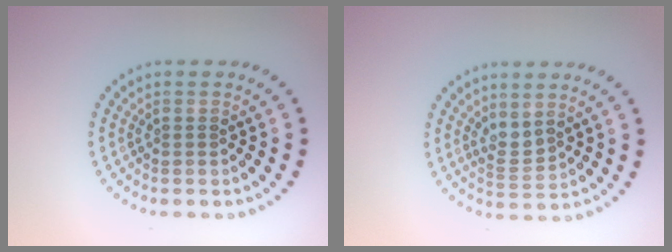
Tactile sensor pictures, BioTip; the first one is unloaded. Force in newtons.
{"total": 1.8, "press": 1.3, "slide": 1.1}